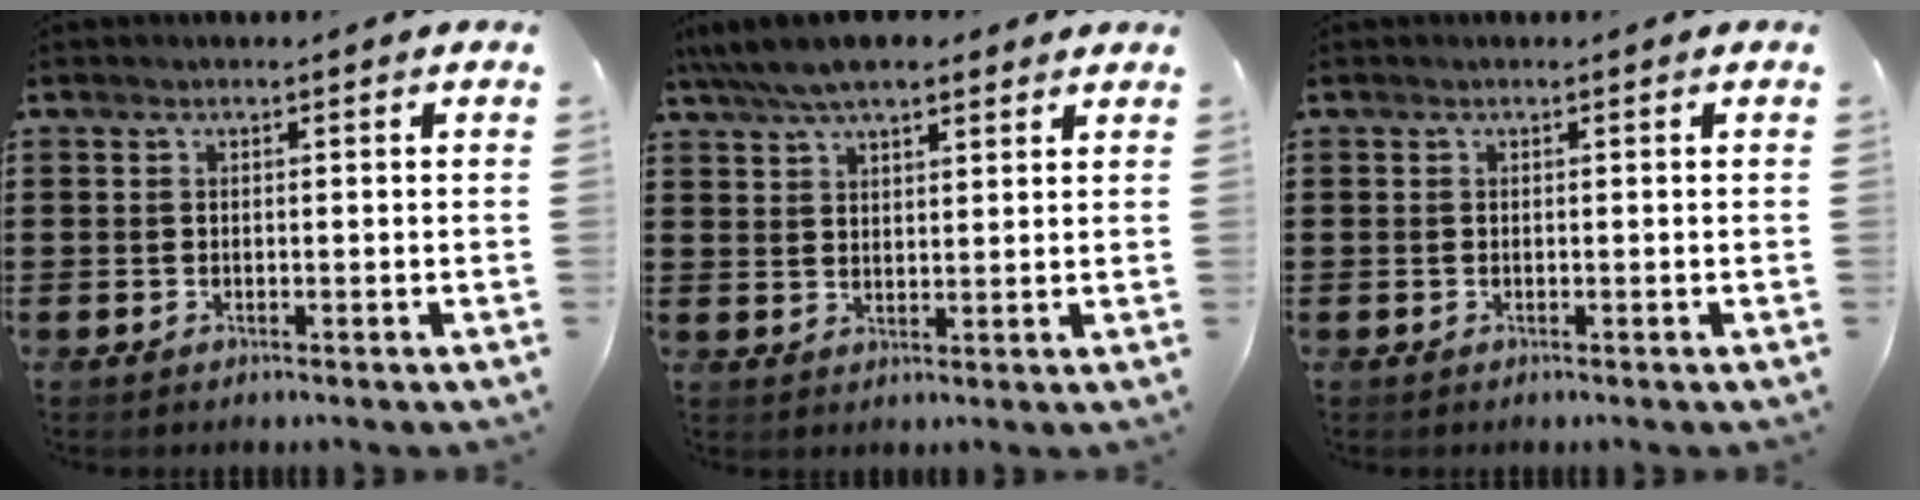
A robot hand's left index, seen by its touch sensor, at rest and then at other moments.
{"total": 6.3, "force": [5.2, 1.9, 2.9], "torque": [-0.072, -0.004, 0.096]}
{"total": 0.0}